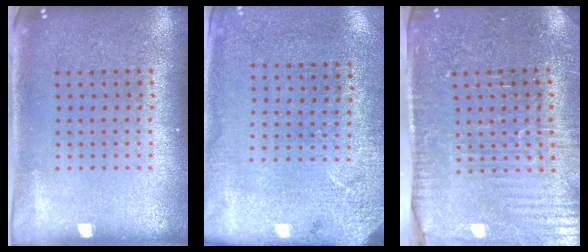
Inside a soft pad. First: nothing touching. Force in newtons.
{"total": 2.7, "press": 2.2, "slide": 1.5}
{"total": 3.5, "press": 3.4, "slide": 0.8}